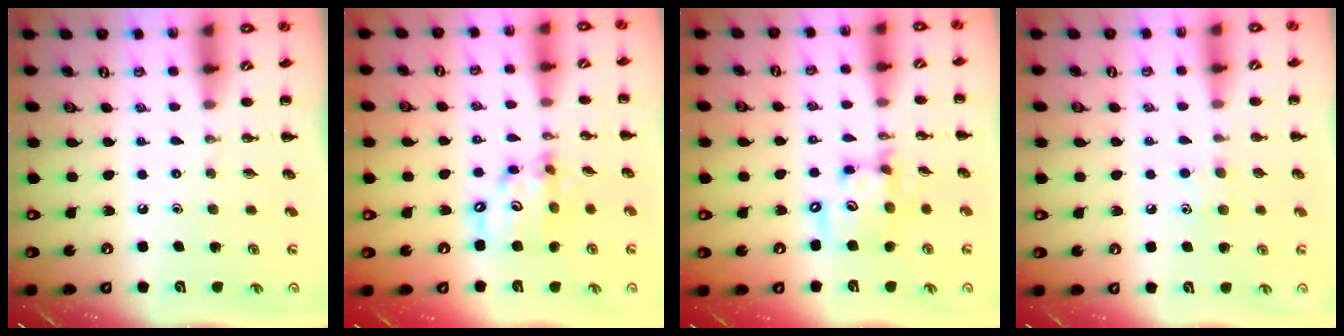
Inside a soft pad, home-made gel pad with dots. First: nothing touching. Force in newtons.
{"total": 12.3, "press": 12.0, "slide": 2.8}
{"total": 12.6, "press": 12.3, "slide": 2.6}
{"total": 6.0, "press": 5.7, "slide": 1.8}